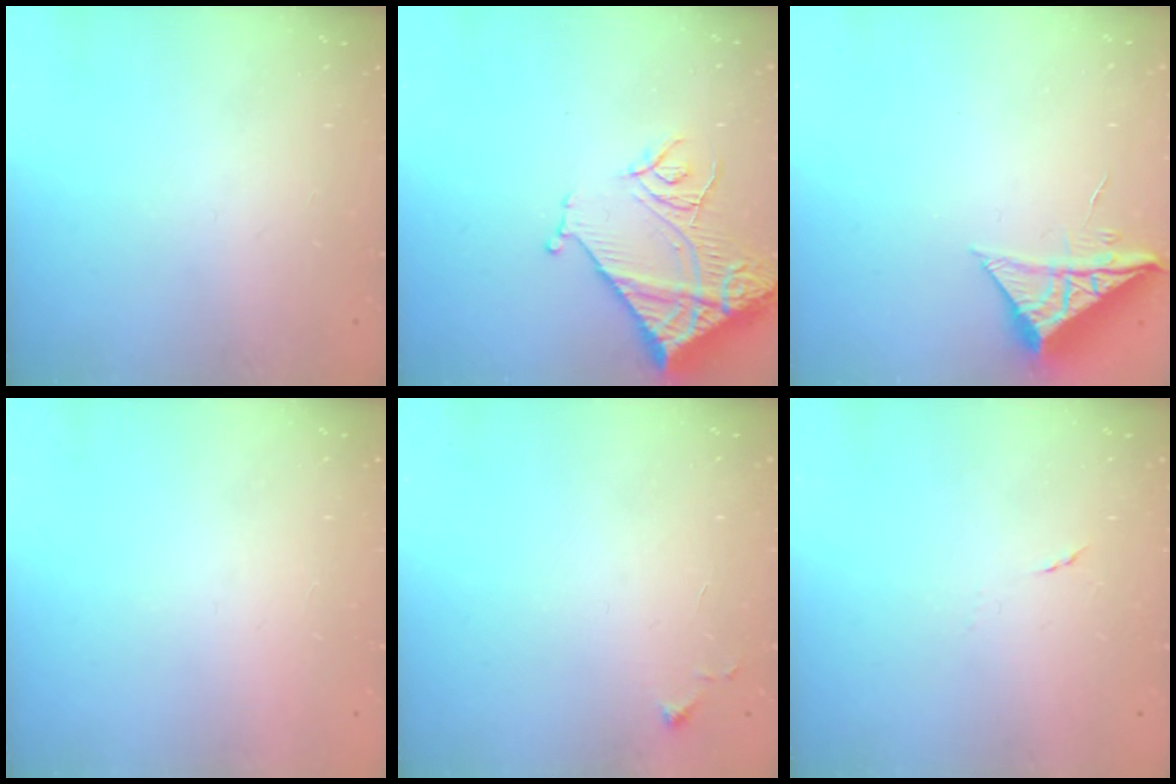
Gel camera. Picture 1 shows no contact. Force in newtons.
{"total": 14.9, "press": 14.8, "slide": 1.6}
{"total": 8.6, "press": 8.6, "slide": 0.2}
{"total": 1.5, "press": 1.5, "slide": 0.1}
{"total": 3.2, "press": 3.2, "slide": 0.6}
{"total": 4.3, "press": 4.2, "slide": 1.2}